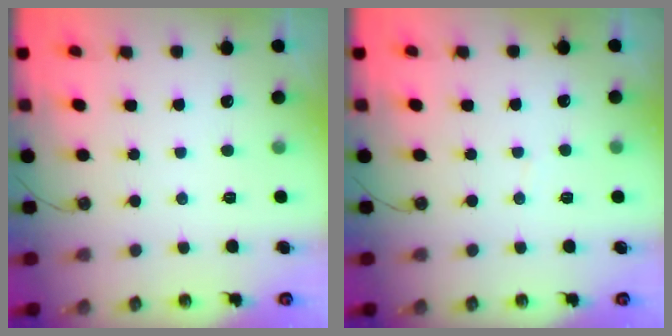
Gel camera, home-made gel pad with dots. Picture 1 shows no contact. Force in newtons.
{"total": 2.0, "press": 2.0, "slide": 0.1}